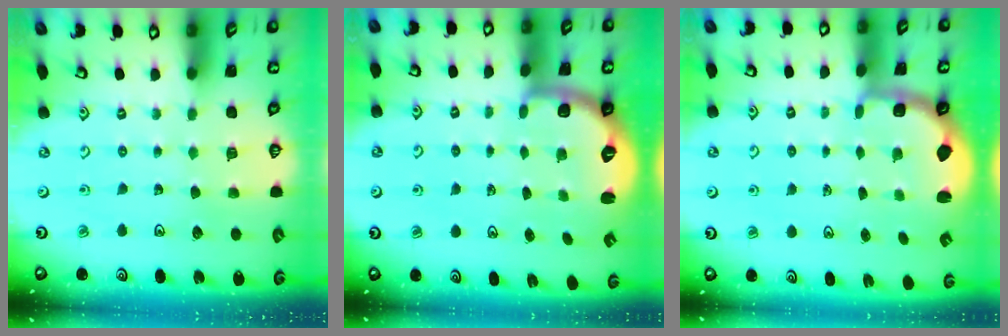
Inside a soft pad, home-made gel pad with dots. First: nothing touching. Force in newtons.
{"total": 2.5, "press": 2.0, "slide": 1.6}
{"total": 2.1, "press": 1.4, "slide": 1.6}